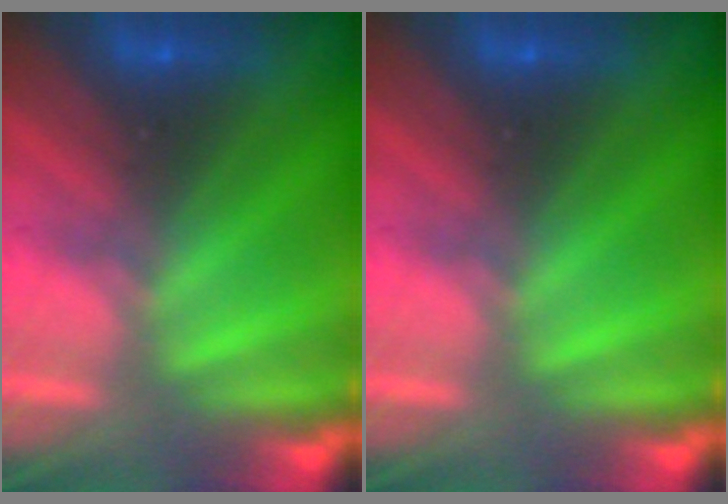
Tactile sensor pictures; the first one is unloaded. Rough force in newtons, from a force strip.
{"total": 0.0}